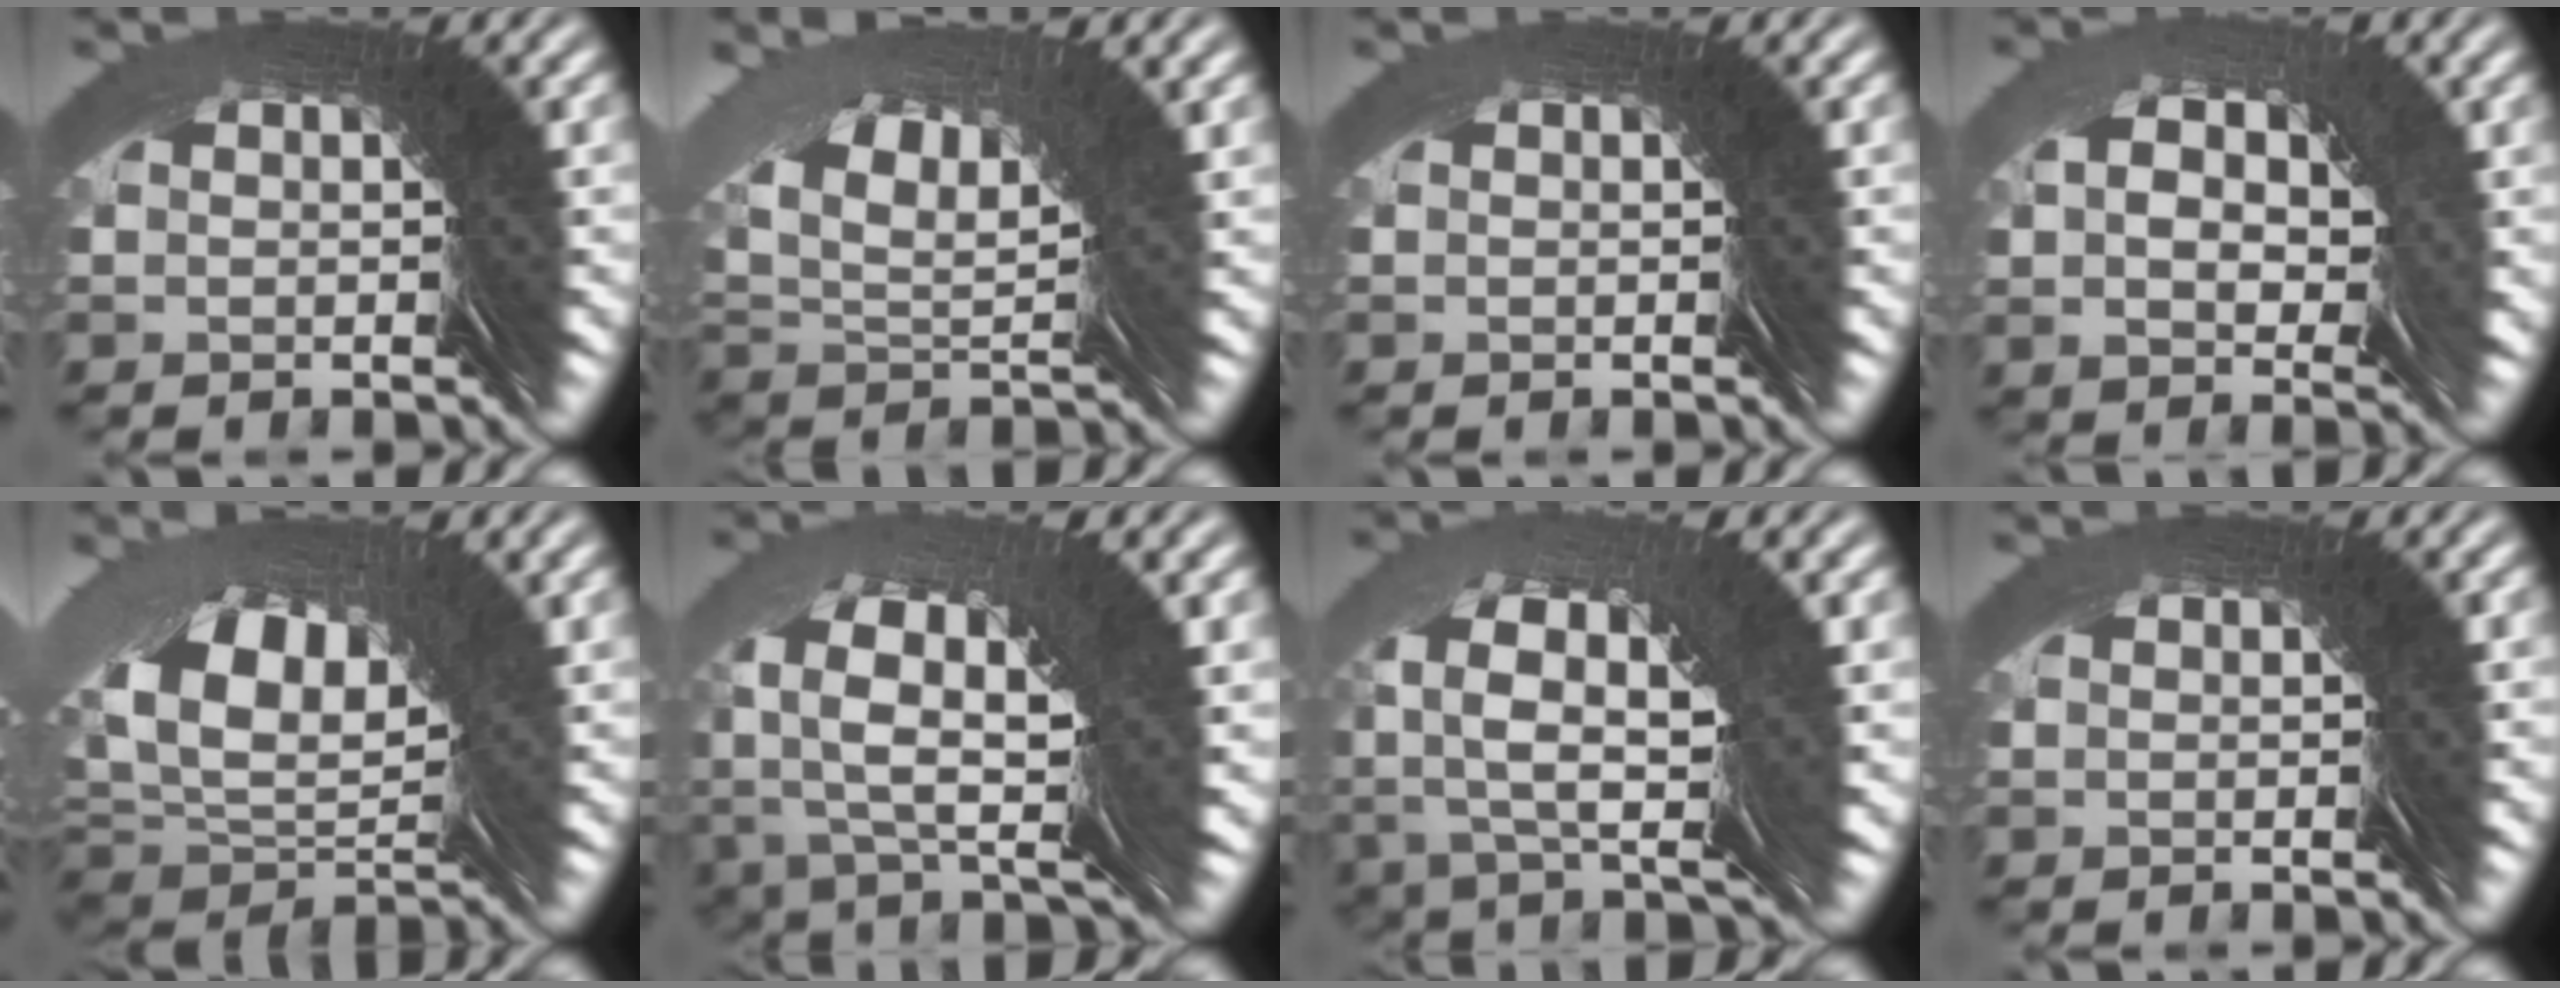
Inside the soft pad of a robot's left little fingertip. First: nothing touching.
{"total": 4.7, "force": [4.1, 0.0, 2.2], "torque": [-0.042, 0.037, 0.055]}
{"total": 0.0}
{"total": 1.0, "force": [0.7, 0.7, 0.1], "torque": [0.010, 0.013, 0.009]}
{"total": 5.4, "force": [1.5, 2.8, 4.4], "torque": [-0.076, 0.005, 0.021]}
{"total": 4.0, "force": [0.6, 1.3, 3.8], "torque": [-0.045, 0.014, 0.006]}
{"total": 3.6, "force": [1.6, 0.5, 3.1], "torque": [-0.025, 0.030, 0.014]}
{"total": 0.0}